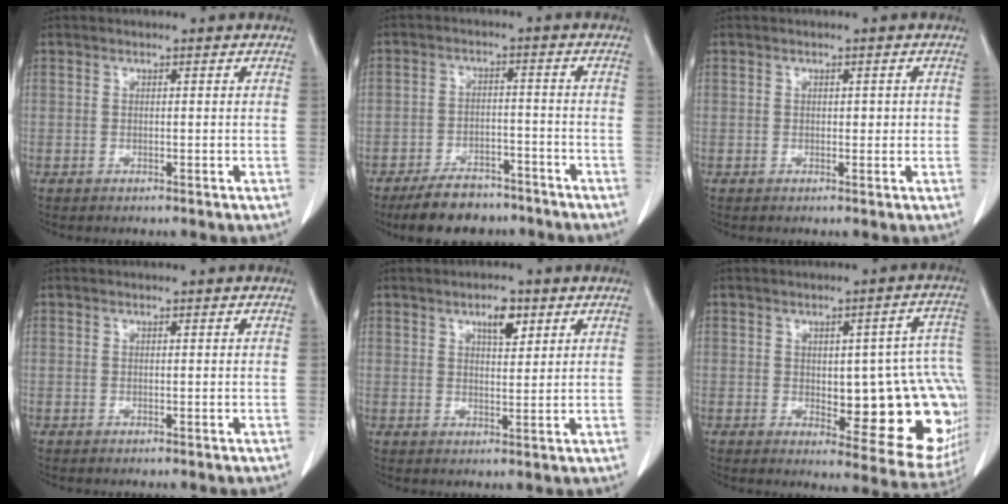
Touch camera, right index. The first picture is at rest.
{"total": 8.6, "force": [-7.1, 3.8, 3.0], "torque": [-0.047, -0.002, -0.115]}
{"total": 1.4, "force": [0.1, 0.9, 1.1], "torque": [-0.012, 0.004, 0.001]}
{"total": 0.0}
{"total": 4.0, "force": [2.2, 1.4, 3.0], "torque": [-0.049, -0.001, 0.036]}
{"total": 19.2, "force": [-1.8, 6.4, 18.0], "torque": [-0.140, 0.023, 0.001]}